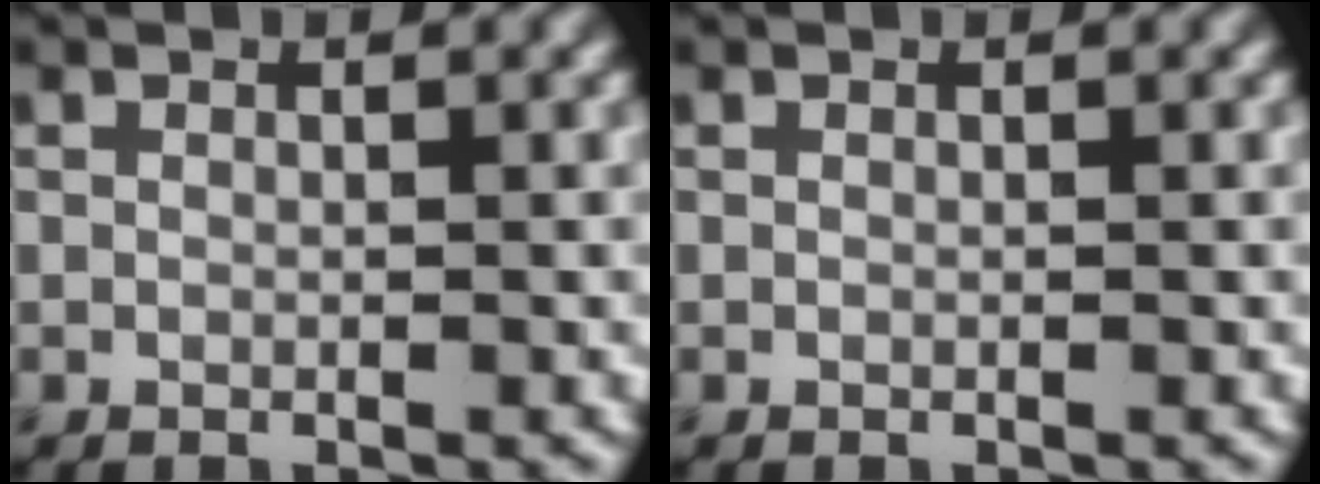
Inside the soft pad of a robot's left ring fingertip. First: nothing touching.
{"total": 0.0}